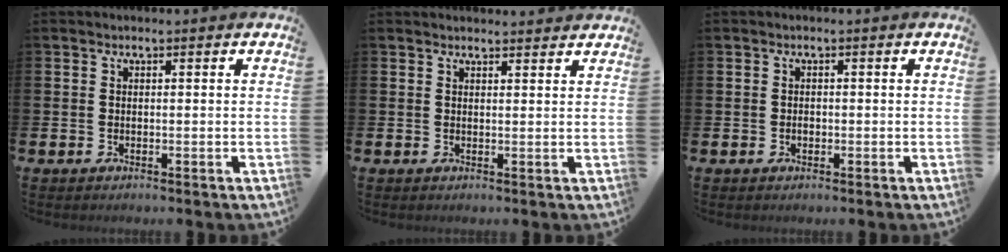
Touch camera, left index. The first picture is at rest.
{"total": 1.6, "force": [1.6, 0.1, -0.1], "torque": [0.012, -0.012, 0.027]}
{"total": 0.8, "force": [-0.2, 0.6, 0.5], "torque": [-0.006, 0.001, -0.006]}